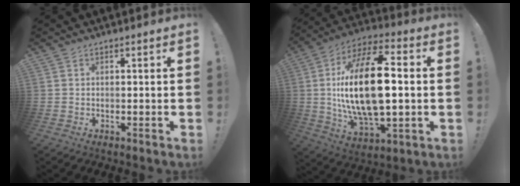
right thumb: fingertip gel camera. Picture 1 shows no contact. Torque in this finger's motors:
{"motor_torque": [0.18, 1.43, 1.66, -1.11, 0.23]}